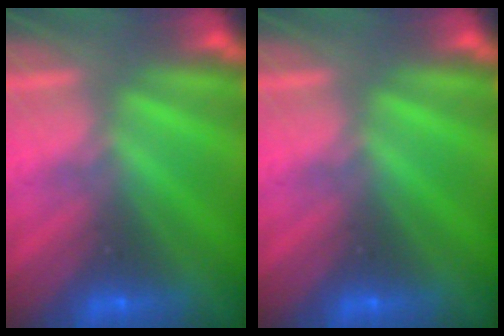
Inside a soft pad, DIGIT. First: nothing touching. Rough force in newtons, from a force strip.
{"total": 0.0}